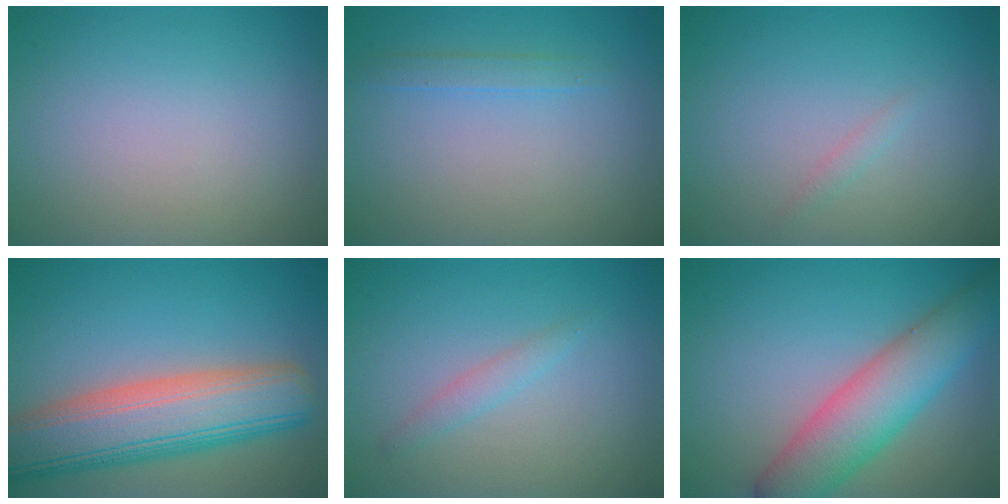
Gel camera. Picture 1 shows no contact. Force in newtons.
{"total": 1.3, "press": 1.3, "slide": 0.2}
{"total": 0.7, "press": 0.7, "slide": 0.1}
{"total": 10.4, "press": 10.3, "slide": 1.1}
{"total": 1.3, "press": 1.3, "slide": 0.0}
{"total": 7.2, "press": 7.2, "slide": 0.1}